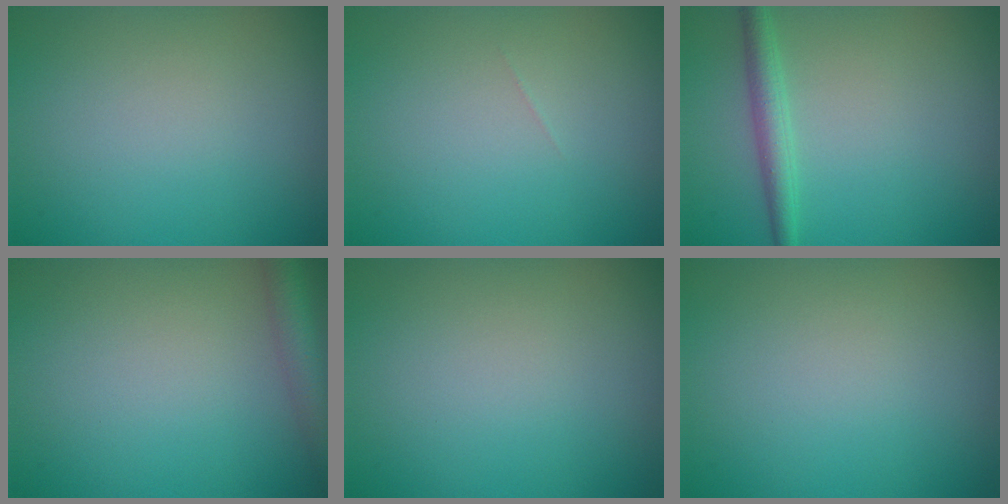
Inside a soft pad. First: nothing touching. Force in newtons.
{"total": 0.0}
{"total": 2.3, "press": 2.3, "slide": 0.1}
{"total": 2.8, "press": 2.8, "slide": 0.2}
{"total": 0.0}
{"total": 0.0}